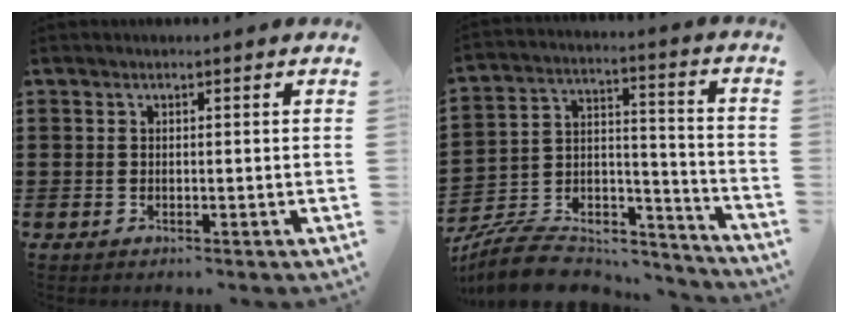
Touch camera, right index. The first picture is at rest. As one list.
[{"total": 9.5, "force": [-8.5, 3.1, 2.9], "torque": [-0.054, 0.023, -0.163]}]